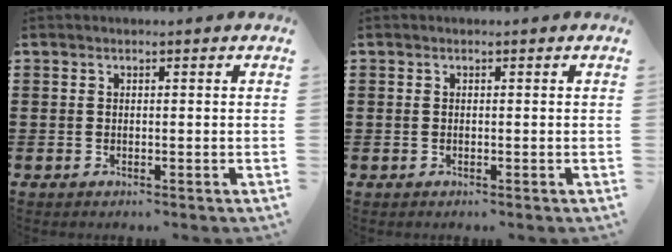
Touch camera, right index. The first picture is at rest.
{"total": 0.5, "force": [0.1, 0.4, 0.3], "torque": [-0.007, 0.002, 0.001]}